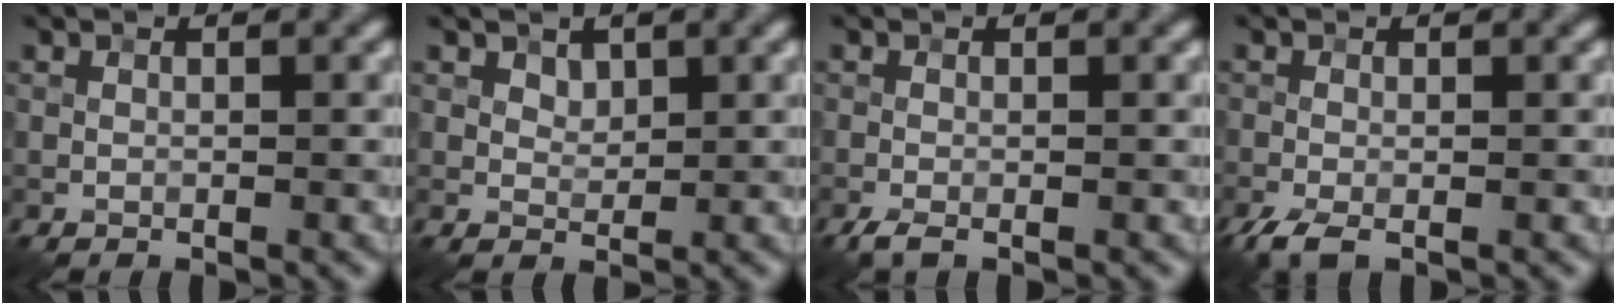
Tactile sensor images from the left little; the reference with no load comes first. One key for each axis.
{"total": 1.3, "fx": 0.8, "fy": 0.9, "fz": 0.4, "tx": -0.008, "ty": -0.004, "tz": 0.017}
{"total": 1.5, "fx": -1.0, "fy": 0.4, "fz": 1.1, "tx": -0.028, "ty": -0.005, "tz": -0.023}
{"total": 2.6, "fx": -1.6, "fy": 0.8, "fz": 1.9, "tx": -0.045, "ty": -0.007, "tz": -0.036}